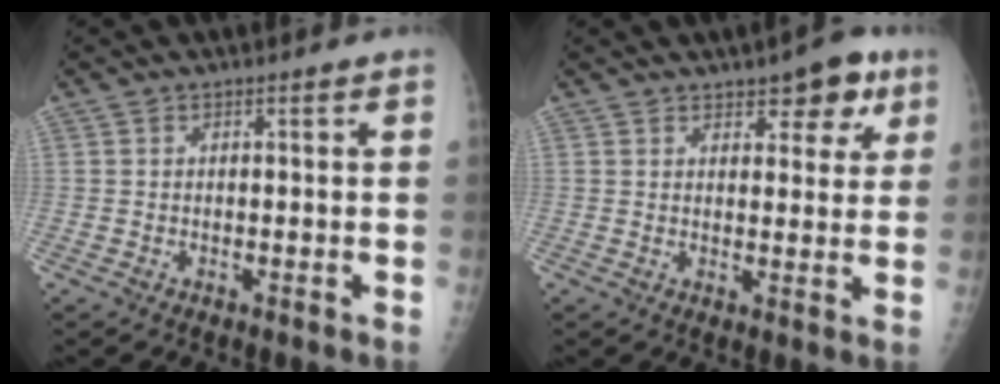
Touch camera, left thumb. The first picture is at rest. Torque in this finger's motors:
{"motor_torque": [-0.27, 0.30, -0.35, -0.05, -0.32]}